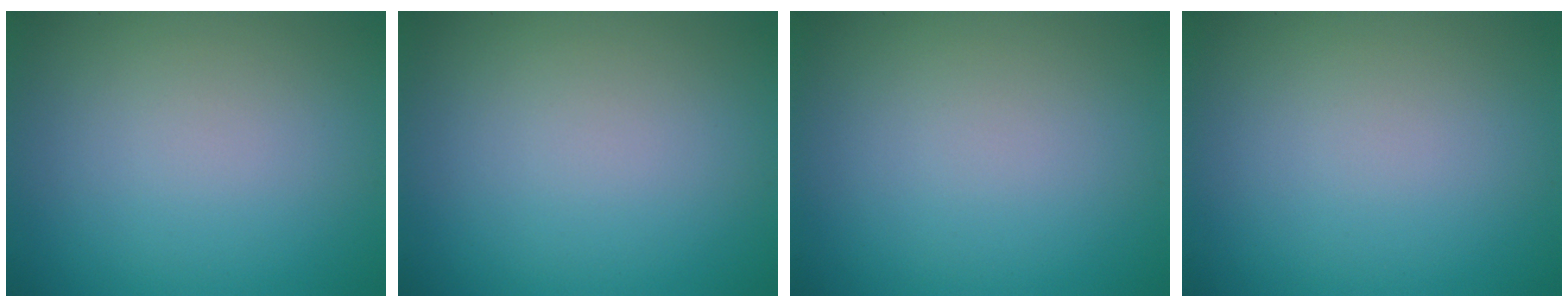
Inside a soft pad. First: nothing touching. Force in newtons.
{"total": 0.0}
{"total": 0.0}
{"total": 0.0}